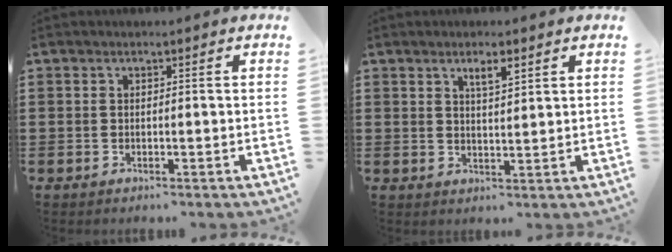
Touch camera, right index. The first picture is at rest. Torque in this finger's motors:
{"motor_torque": [0.03, 0.00, 0.09, 0.03]}